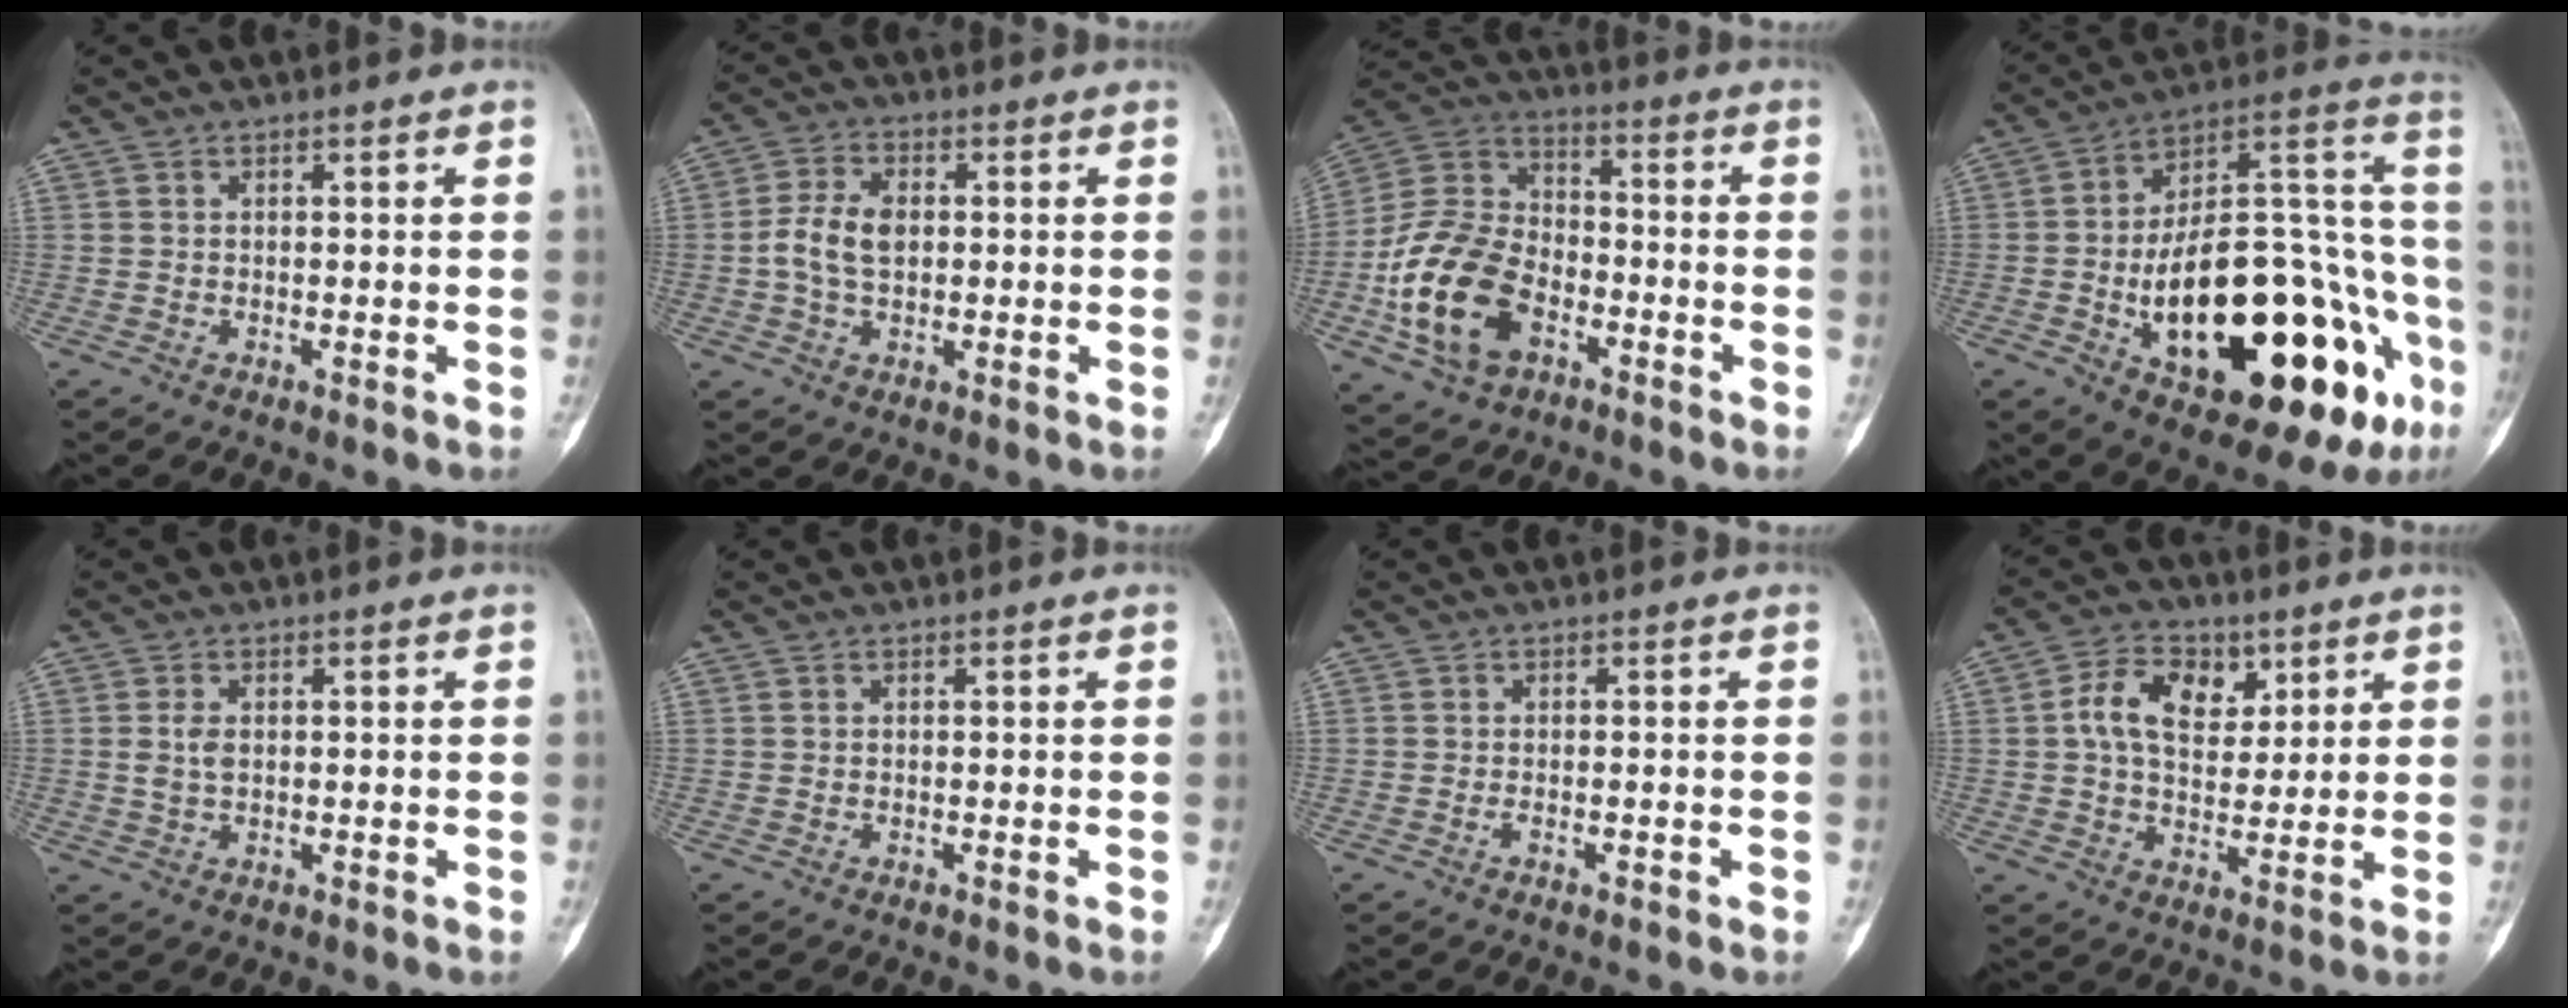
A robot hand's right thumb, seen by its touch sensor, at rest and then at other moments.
{"total": 7.0, "force": [0.0, 4.5, 5.4], "torque": [-0.109, 0.013, -0.003]}
{"total": 18.5, "force": [-6.1, 12.2, 12.5], "torque": [-0.227, 0.033, -0.115]}
{"total": 36.4, "force": [-11.4, 15.0, 31.1], "torque": [-0.406, 0.047, -0.160]}
{"total": 2.6, "force": [0.3, 1.6, 2.1], "torque": [-0.043, -0.001, 0.007]}
{"total": 0.0}
{"total": 1.3, "force": [-0.6, 0.5, 1.0], "torque": [-0.019, 0.006, -0.009]}
{"total": 10.5, "force": [3.4, 7.2, 7.0], "torque": [-0.091, -0.004, 0.054]}